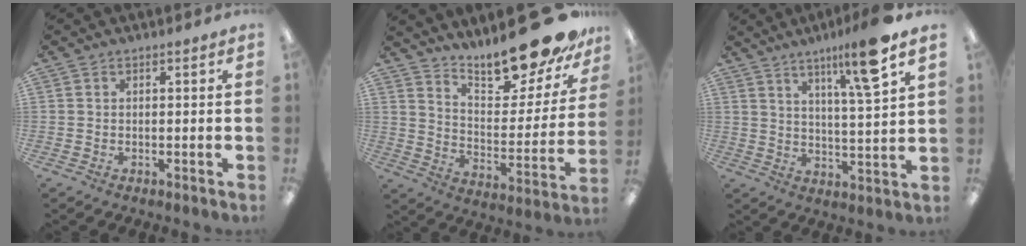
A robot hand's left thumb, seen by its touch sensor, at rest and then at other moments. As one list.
[{"total": 20.8, "force": [17.7, 5.6, 9.4], "torque": [-0.124, -0.133, 0.294]}, {"total": 12.4, "force": [8.0, 1.2, 9.4], "torque": [-0.144, -0.039, 0.122]}]